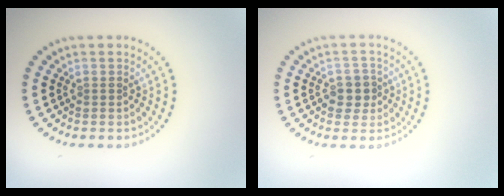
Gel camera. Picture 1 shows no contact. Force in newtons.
{"total": 2.4, "press": 2.2, "slide": 0.8}